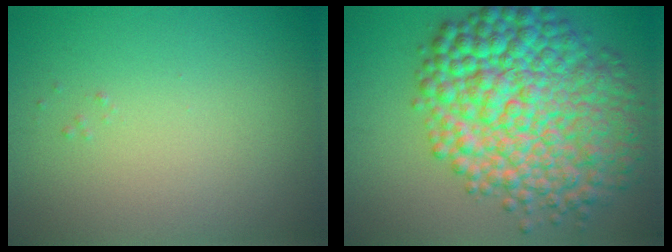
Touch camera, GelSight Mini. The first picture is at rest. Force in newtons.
{"total": 12.1, "press": 12.1, "slide": 0.2}